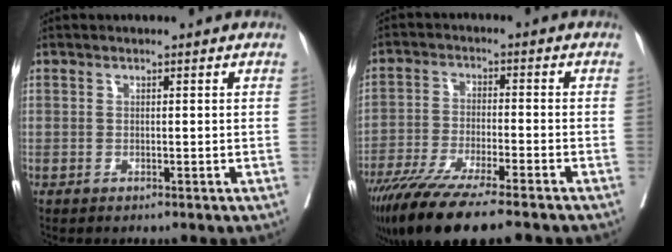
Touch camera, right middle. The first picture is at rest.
{"total": 14.3, "force": [-11.1, 1.2, 9.0], "torque": [-0.157, -0.040, -0.184]}